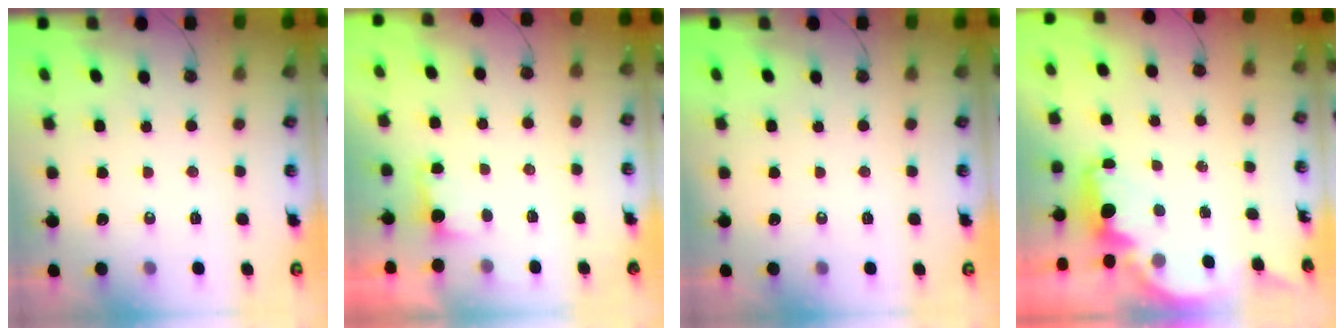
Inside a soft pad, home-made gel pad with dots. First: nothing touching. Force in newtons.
{"total": 2.3, "press": 2.1, "slide": 0.9}
{"total": 0.0}
{"total": 2.4, "press": 2.2, "slide": 0.8}